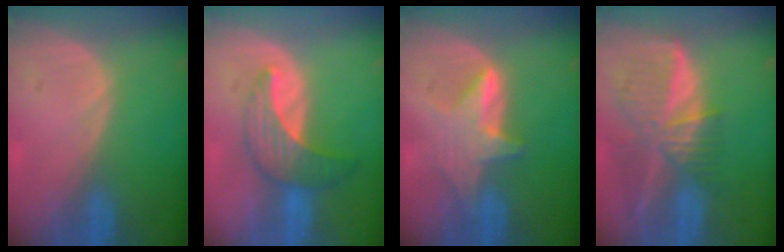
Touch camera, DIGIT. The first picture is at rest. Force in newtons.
{"total": 7.3, "press": 6.7, "slide": 2.9}
{"total": 5.9, "press": 5.8, "slide": 0.8}
{"total": 9.3, "press": 8.1, "slide": 4.7}